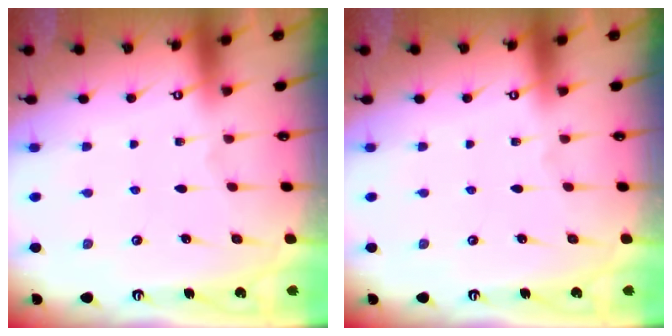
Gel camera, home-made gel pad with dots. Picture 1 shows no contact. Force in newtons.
{"total": 0.0}